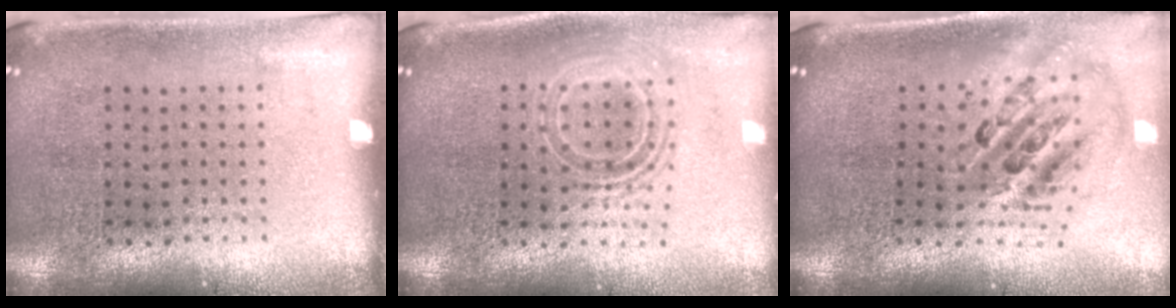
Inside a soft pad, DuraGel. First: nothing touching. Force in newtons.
{"total": 1.8, "press": 1.4, "slide": 1.2}
{"total": 2.4, "press": 1.7, "slide": 1.7}